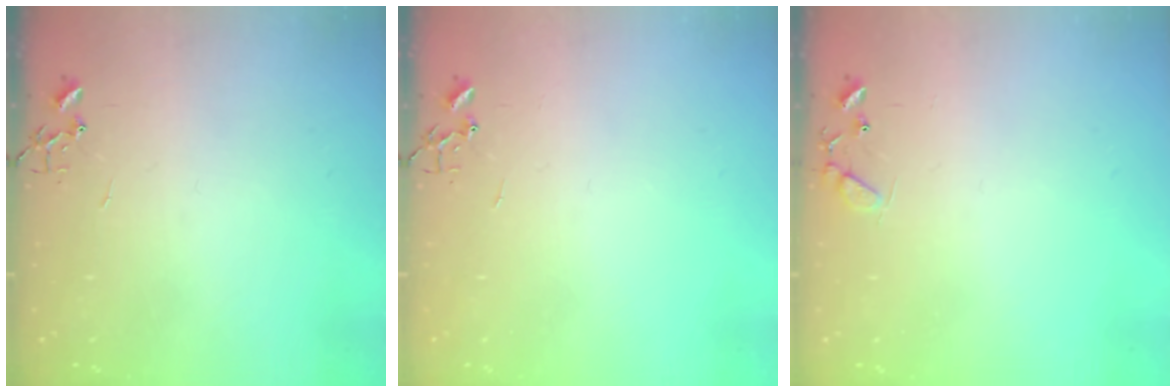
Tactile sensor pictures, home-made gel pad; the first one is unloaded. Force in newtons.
{"total": 0.0}
{"total": 7.7, "press": 7.7, "slide": 0.5}